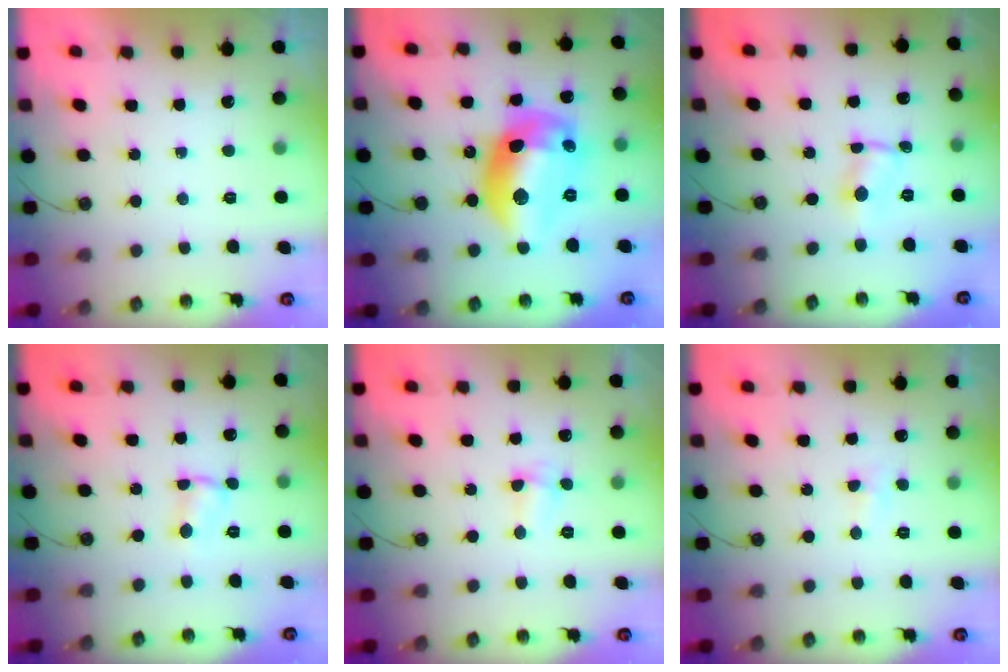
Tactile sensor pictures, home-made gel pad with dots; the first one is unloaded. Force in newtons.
{"total": 19.1, "press": 19.0, "slide": 1.7}
{"total": 0.7, "press": 0.7, "slide": 0.1}
{"total": 1.8, "press": 1.8, "slide": 0.3}
{"total": 2.5, "press": 2.4, "slide": 0.5}
{"total": 3.6, "press": 3.6, "slide": 0.5}